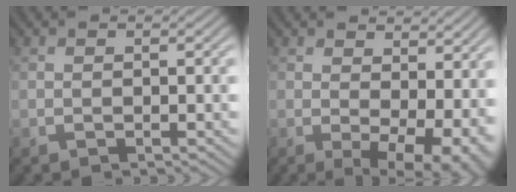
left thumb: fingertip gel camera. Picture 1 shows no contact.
{"total": 8.5, "force": [1.4, 4.2, 7.2], "torque": [-0.096, -0.013, 0.033]}